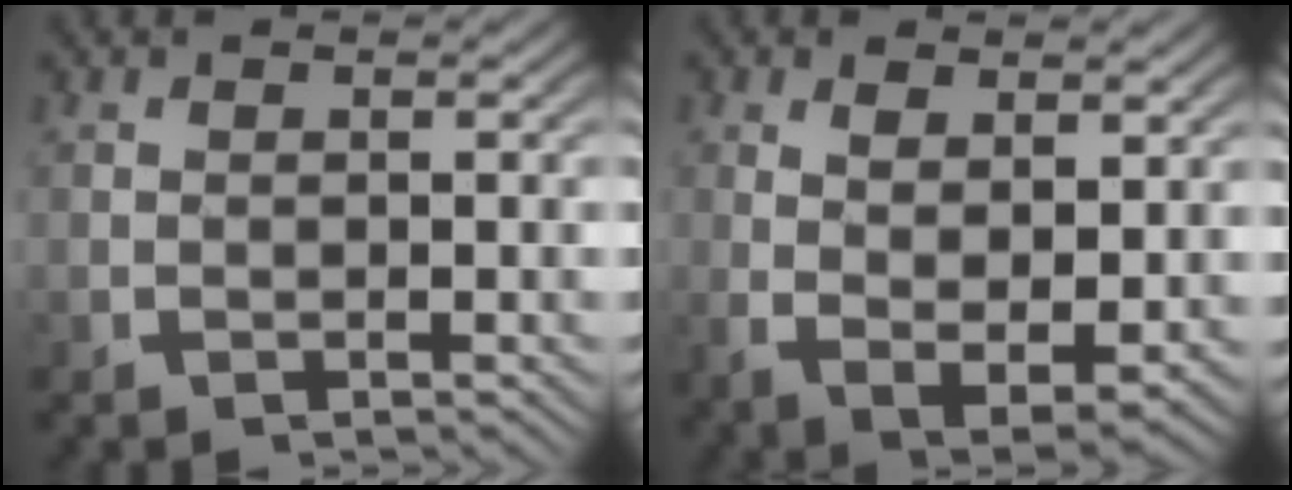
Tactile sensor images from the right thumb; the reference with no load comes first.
{"total": 5.8, "force": [-0.2, 3.4, 4.7], "torque": [-0.109, -0.032, 0.017]}